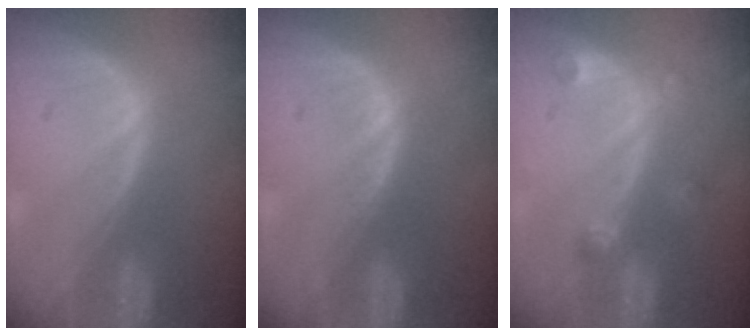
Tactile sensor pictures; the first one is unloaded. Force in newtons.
{"total": 0.7, "press": 0.6, "slide": 0.3}
{"total": 2.6, "press": 2.6, "slide": 0.2}